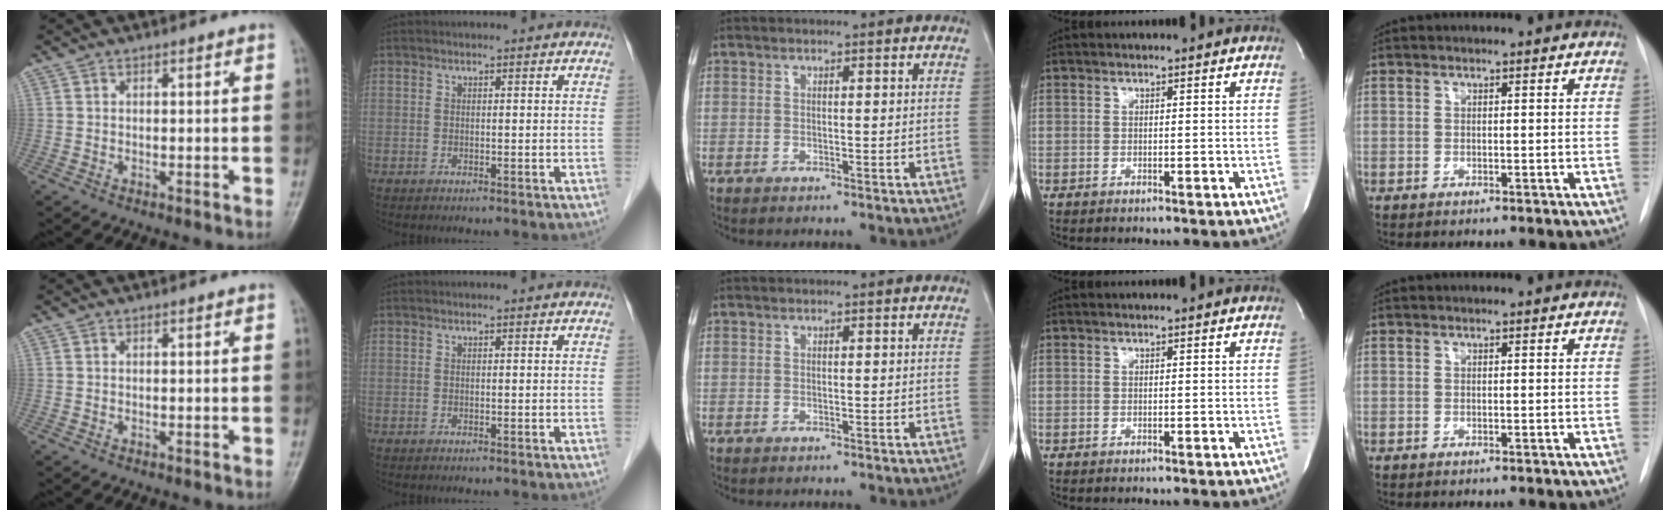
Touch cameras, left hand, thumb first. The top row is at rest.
{}